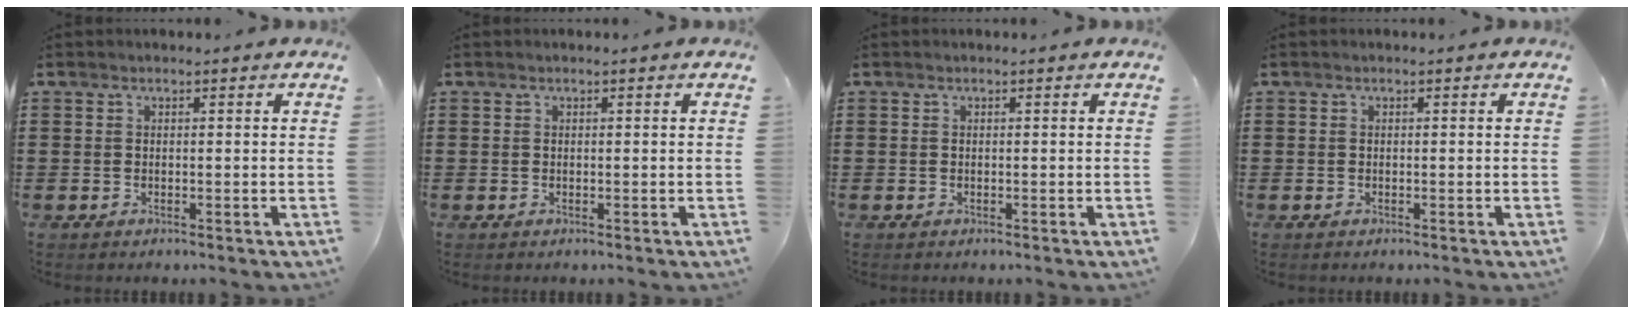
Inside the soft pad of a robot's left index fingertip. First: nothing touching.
{"total": 0.0}
{"total": 0.0}
{"total": 0.0}